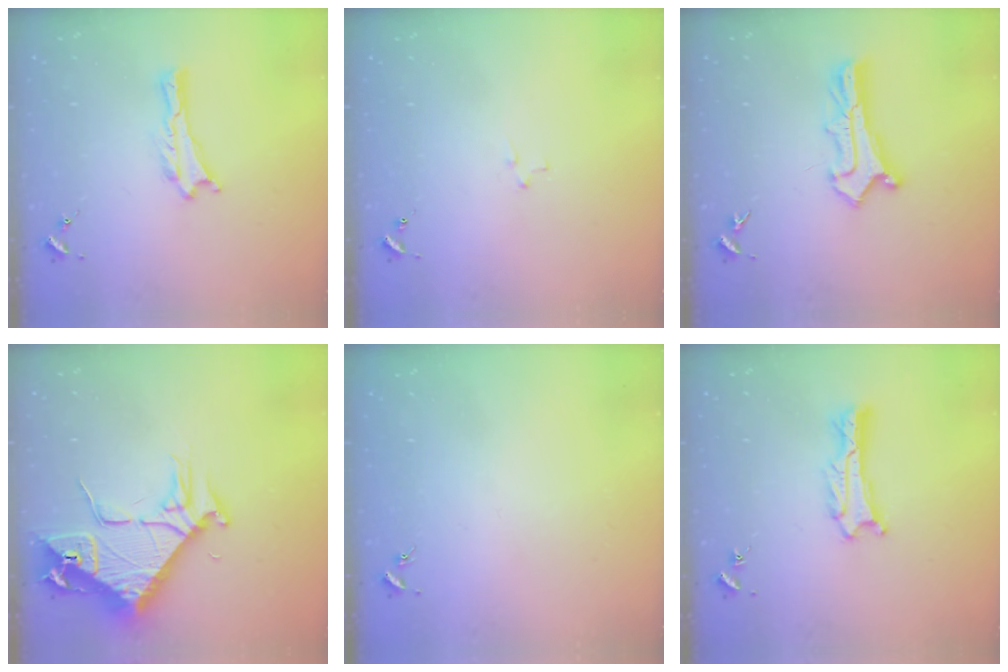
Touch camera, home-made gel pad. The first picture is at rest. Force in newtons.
{"total": 2.1, "press": 2.1, "slide": 0.2}
{"total": 2.9, "press": 2.9, "slide": 0.3}
{"total": 7.9, "press": 7.8, "slide": 1.0}
{"total": 0.0}
{"total": 1.1, "press": 1.1, "slide": 0.2}